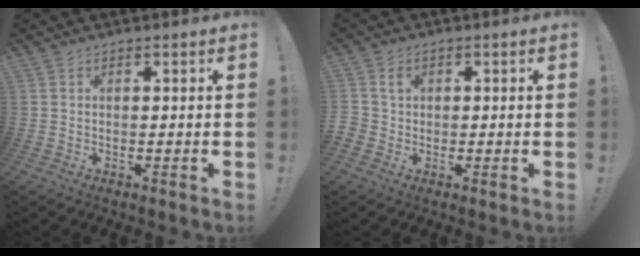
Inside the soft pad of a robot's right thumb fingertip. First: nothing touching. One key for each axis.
{"total": 3.6, "fx": 0.6, "fy": 3.2, "fz": 1.7, "tx": -0.027, "ty": 0.006, "tz": 0.011}